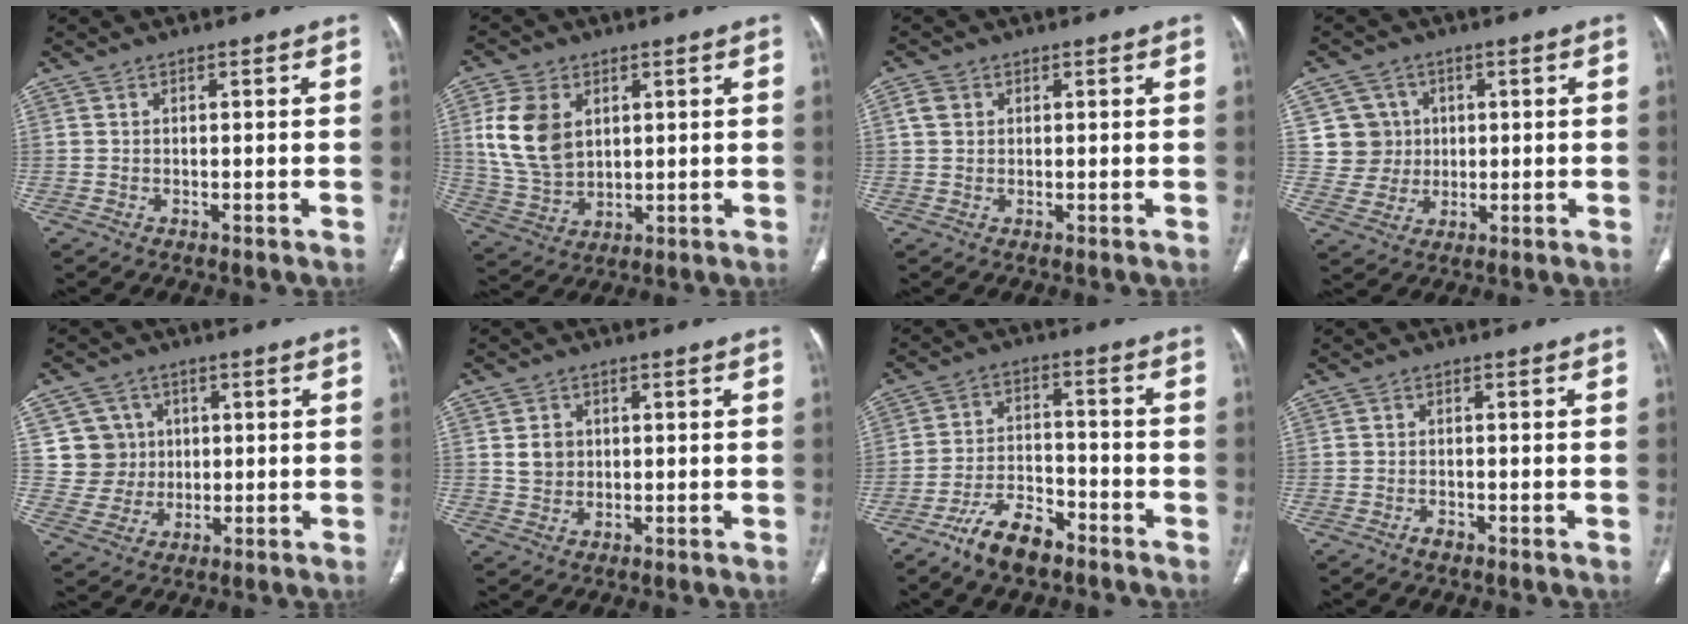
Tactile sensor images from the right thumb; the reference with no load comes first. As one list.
[{"total": 11.5, "force": [3.2, 8.0, 7.6], "torque": [-0.134, -0.013, 0.073]}, {"total": 2.4, "force": [0.8, 2.0, 1.1], "torque": [-0.014, 0.002, 0.016]}, {"total": 7.2, "force": [1.5, 7.0, 0.8], "torque": [0.022, 0.002, 0.029]}, {"total": 7.6, "force": [1.6, 7.4, 0.9], "torque": [0.020, 0.001, 0.033]}, {"total": 3.7, "force": [0.6, 3.3, 1.6], "torque": [-0.009, 0.000, 0.013]}, {"total": 9.6, "force": [-6.8, 4.2, 5.3], "torque": [-0.093, 0.040, -0.129]}, {"total": 1.3, "force": [-1.0, 0.6, 0.6], "torque": [-0.011, 0.004, -0.020]}]